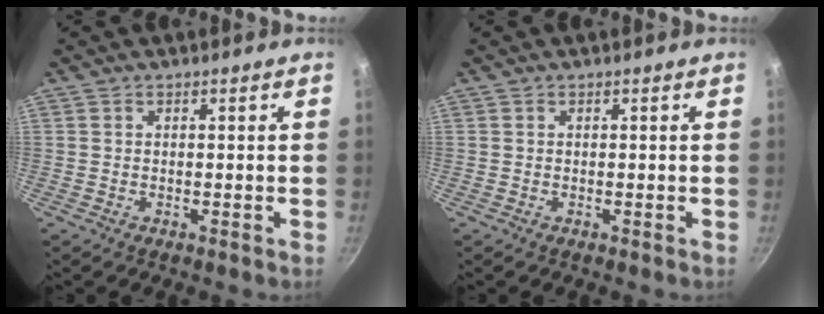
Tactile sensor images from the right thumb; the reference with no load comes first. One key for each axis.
{"total": 0.0}